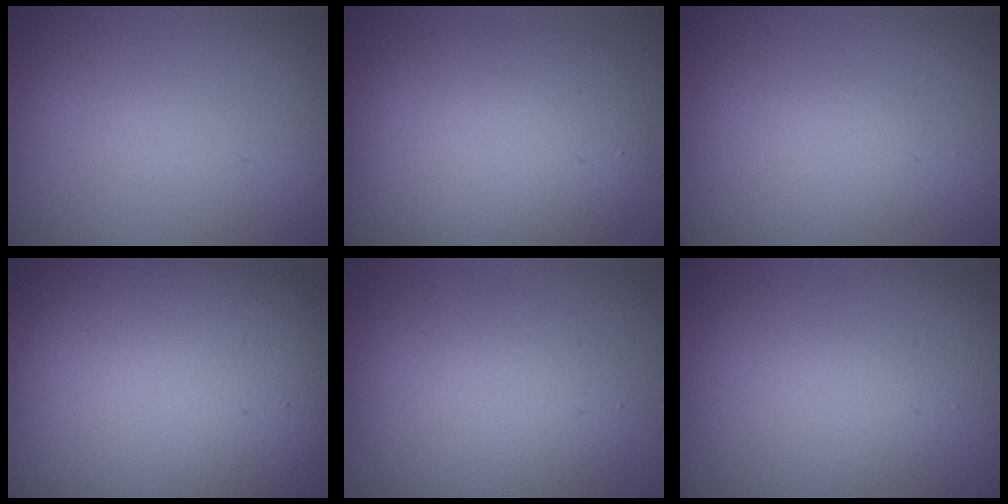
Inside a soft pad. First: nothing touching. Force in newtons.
{"total": 6.4, "press": 6.4, "slide": 0.5}
{"total": 1.3, "press": 1.3, "slide": 0.0}
{"total": 20.6, "press": 20.6, "slide": 1.1}
{"total": 3.8, "press": 3.8, "slide": 0.3}
{"total": 1.8, "press": 1.8, "slide": 0.0}